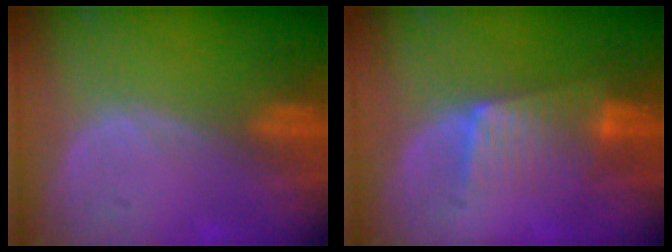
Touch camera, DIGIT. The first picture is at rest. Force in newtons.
{"total": 6.2, "press": 5.9, "slide": 1.8}